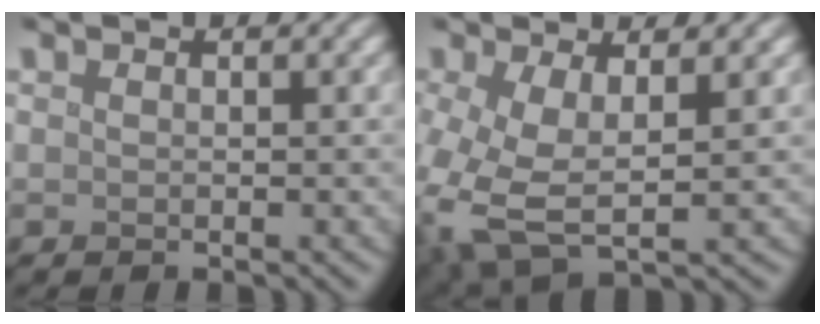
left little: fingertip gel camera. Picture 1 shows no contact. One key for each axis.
{"total": 5.8, "fx": -0.9, "fy": 2.9, "fz": 4.9, "tx": -0.124, "ty": -0.004, "tz": -0.011}